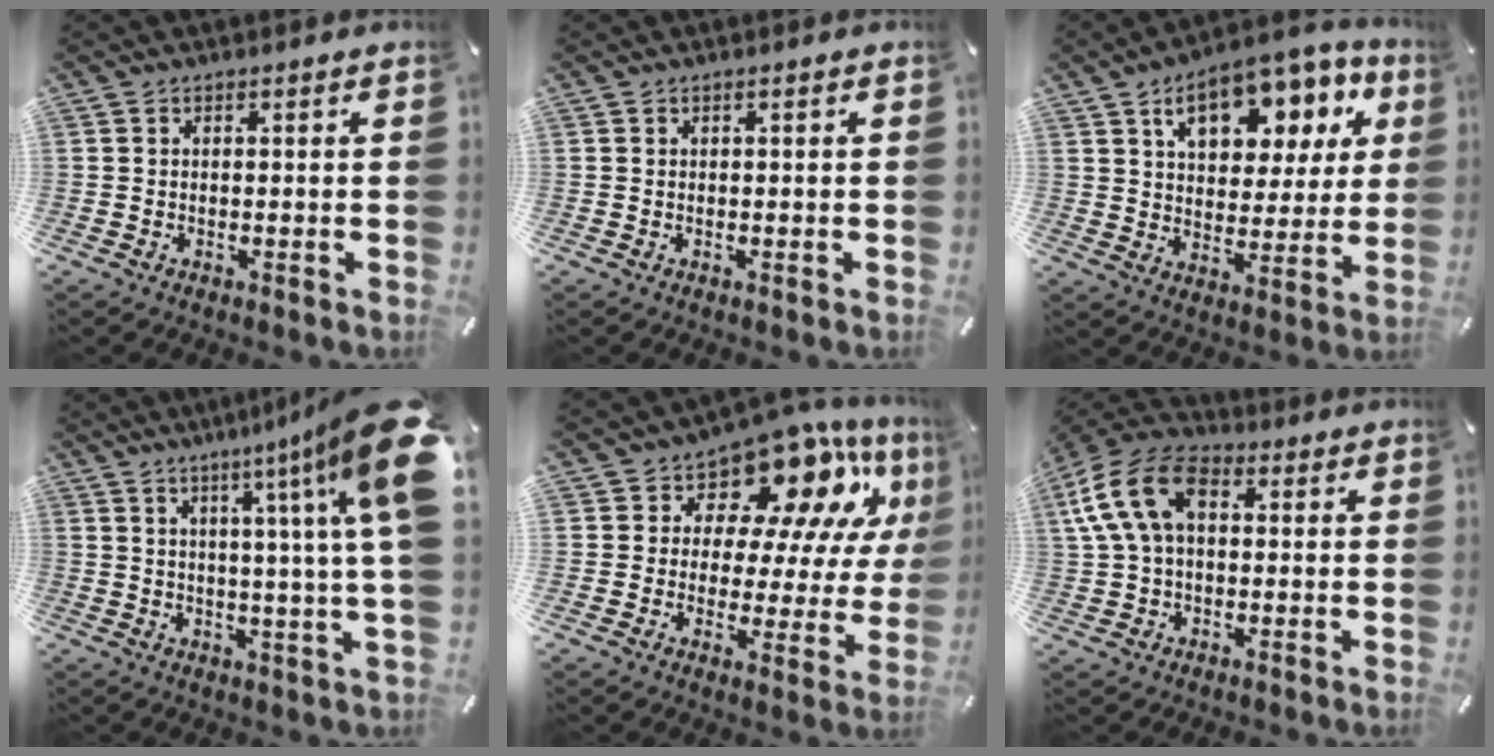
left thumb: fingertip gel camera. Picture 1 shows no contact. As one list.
[{"total": 0.0}, {"total": 15.6, "force": [8.5, 9.1, 9.4], "torque": [-0.143, -0.036, 0.146]}, {"total": 17.8, "force": [7.0, 0.8, 16.4], "torque": [-0.245, -0.051, 0.092]}, {"total": 13.9, "force": [10.9, 6.2, 6.2], "torque": [-0.103, -0.098, 0.180]}, {"total": 14.6, "force": [2.5, 10.1, 10.3], "torque": [-0.231, 0.011, 0.046]}]